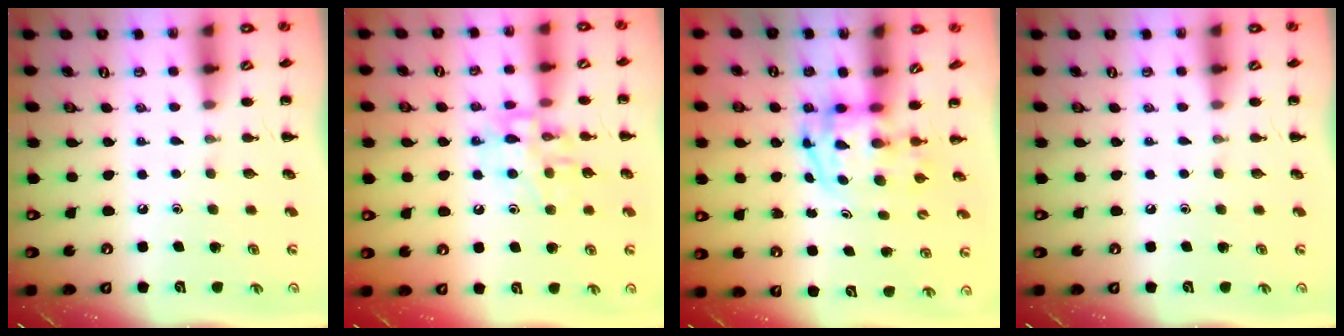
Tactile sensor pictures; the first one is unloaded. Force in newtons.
{"total": 11.8, "press": 11.8, "slide": 1.2}
{"total": 3.8, "press": 3.8, "slide": 0.6}
{"total": 0.0}